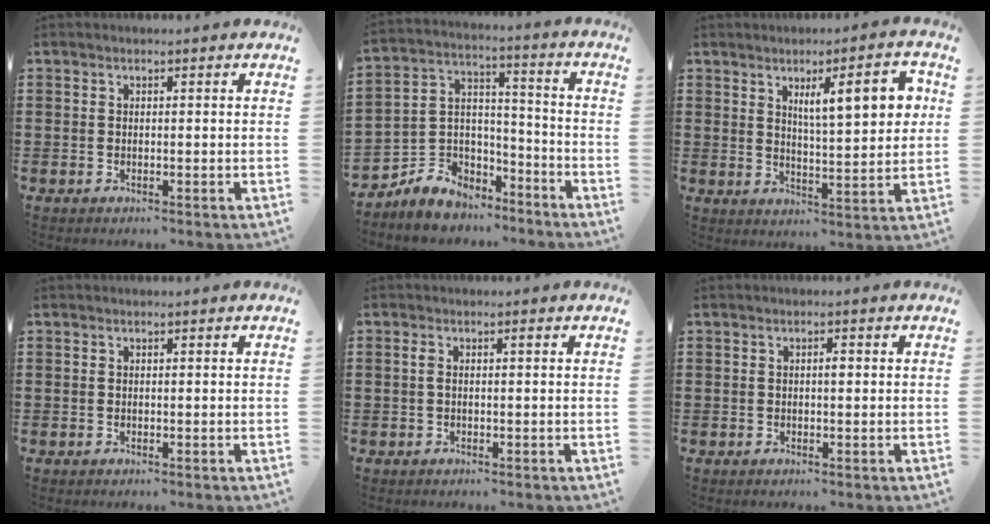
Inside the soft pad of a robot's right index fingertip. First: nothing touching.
{"total": 6.3, "force": [-5.2, 3.6, 0.2], "torque": [-0.036, 0.004, -0.107]}
{"total": 9.1, "force": [3.5, 2.3, 8.1], "torque": [-0.126, -0.003, 0.050]}
{"total": 0.0}
{"total": 1.3, "force": [0.0, 0.3, 1.2], "torque": [-0.024, 0.000, -0.001]}
{"total": 1.1, "force": [0.0, 0.3, 1.0], "torque": [-0.020, 0.000, 0.000]}